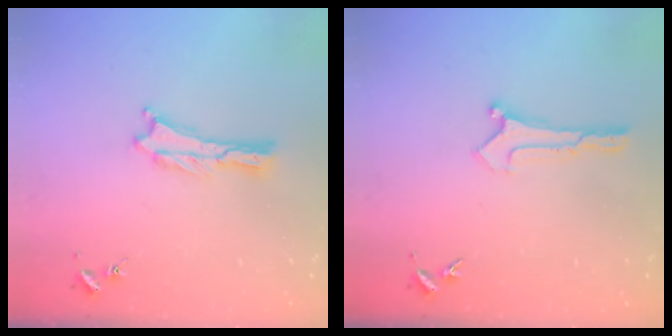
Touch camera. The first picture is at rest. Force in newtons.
{"total": 0.0}